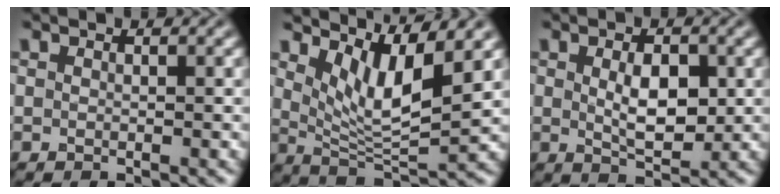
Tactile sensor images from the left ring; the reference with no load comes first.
{"total": 5.7, "force": [3.0, 1.6, 4.6], "torque": [-0.084, -0.014, 0.057]}
{"total": 3.9, "force": [0.3, 2.0, 3.4], "torque": [-0.063, -0.004, 0.010]}